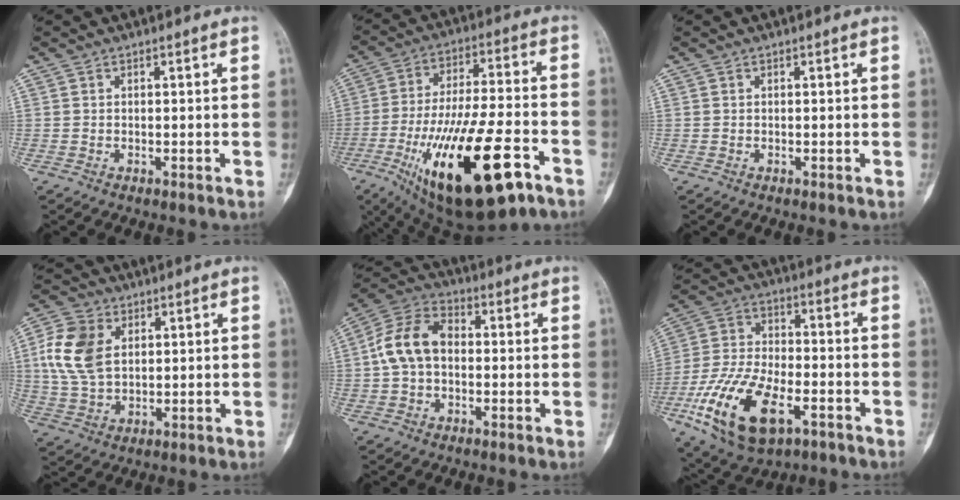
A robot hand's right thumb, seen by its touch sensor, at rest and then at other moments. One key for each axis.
{"total": 26.2, "fx": -11.6, "fy": 8.8, "fz": 21.8, "tx": -0.389, "ty": 0.028, "tz": -0.177}
{"total": 0.0}
{"total": 11.3, "fx": 2.7, "fy": 7.7, "fz": 7.8, "tx": -0.154, "ty": 0.000, "tz": 0.054}
{"total": 10.4, "fx": 0.0, "fy": 7.1, "fz": 7.5, "tx": -0.143, "ty": 0.032, "tz": -0.013}
{"total": 19.7, "fx": -8.1, "fy": 9.8, "fz": 15.0, "tx": -0.287, "ty": 0.021, "tz": -0.139}